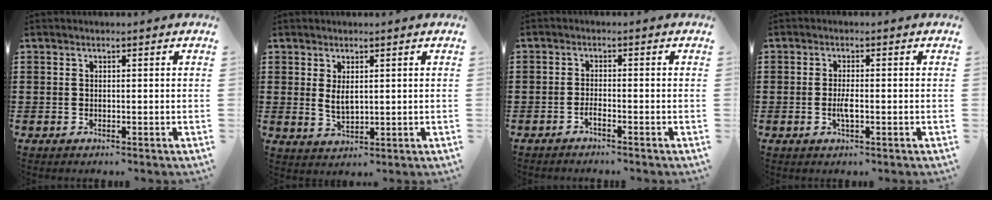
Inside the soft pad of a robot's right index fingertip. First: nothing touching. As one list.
[{"total": 2.6, "force": [0.8, 1.2, 2.2], "torque": [-0.035, 0.000, 0.013]}, {"total": 1.4, "force": [-1.2, -0.1, 0.8], "torque": [-0.015, -0.005, -0.020]}, {"total": 2.6, "force": [-0.6, 0.7, 2.5], "torque": [-0.057, -0.004, -0.015]}]